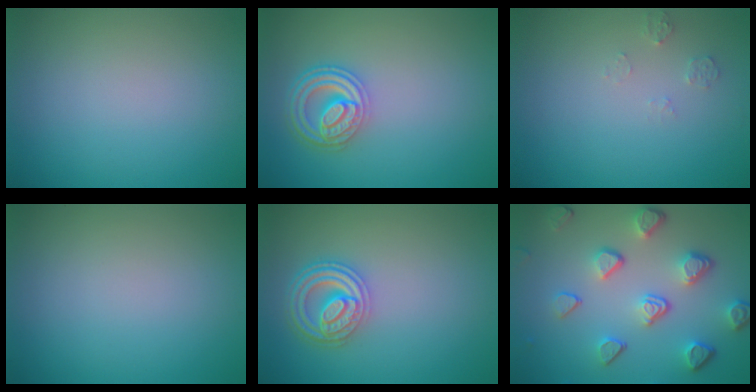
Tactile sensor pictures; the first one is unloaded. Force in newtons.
{"total": 4.5, "press": 3.5, "slide": 2.7}
{"total": 1.1, "press": 1.1, "slide": 0.1}
{"total": 0.0}
{"total": 4.5, "press": 4.0, "slide": 2.1}
{"total": 5.1, "press": 3.8, "slide": 3.3}